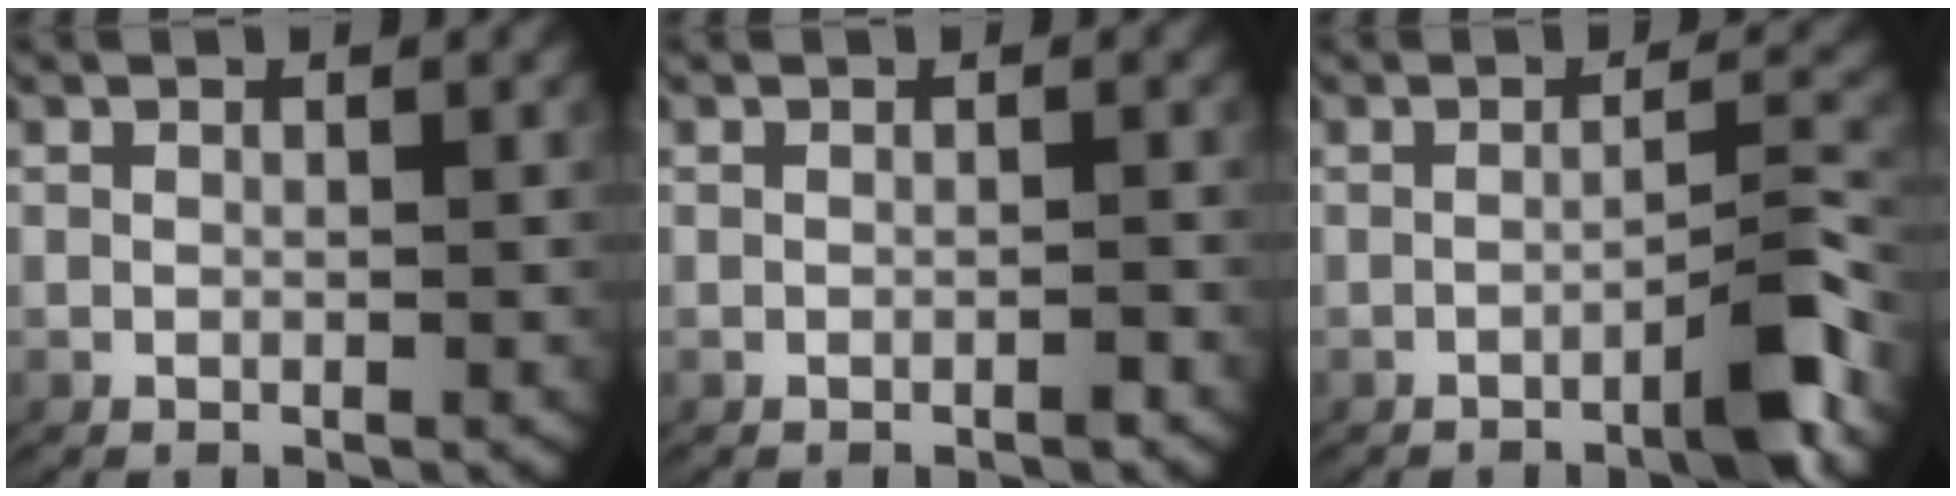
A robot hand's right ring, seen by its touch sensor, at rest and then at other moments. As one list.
[{"total": 0.6, "force": [-0.4, 0.1, 0.3], "torque": [-0.004, 0.004, -0.009]}, {"total": 3.7, "force": [-1.9, 0.6, 3.2], "torque": [-0.045, 0.007, -0.035]}]